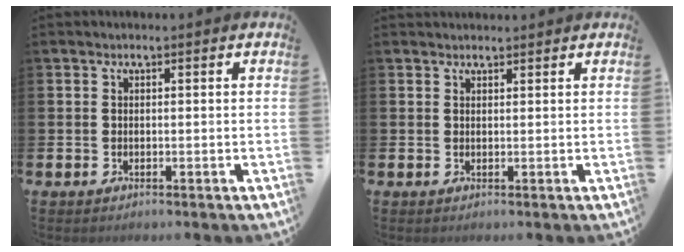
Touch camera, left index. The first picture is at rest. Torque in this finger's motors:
{"motor_torque": [-0.06, -0.79, 0.15, 0.02]}